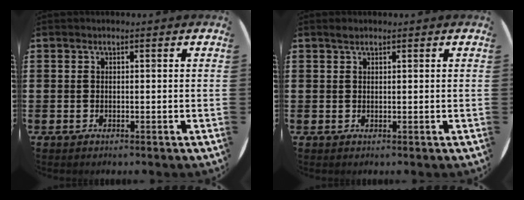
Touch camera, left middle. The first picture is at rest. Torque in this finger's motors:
{"motor_torque": [0.49, -0.09, -0.12, -0.04]}